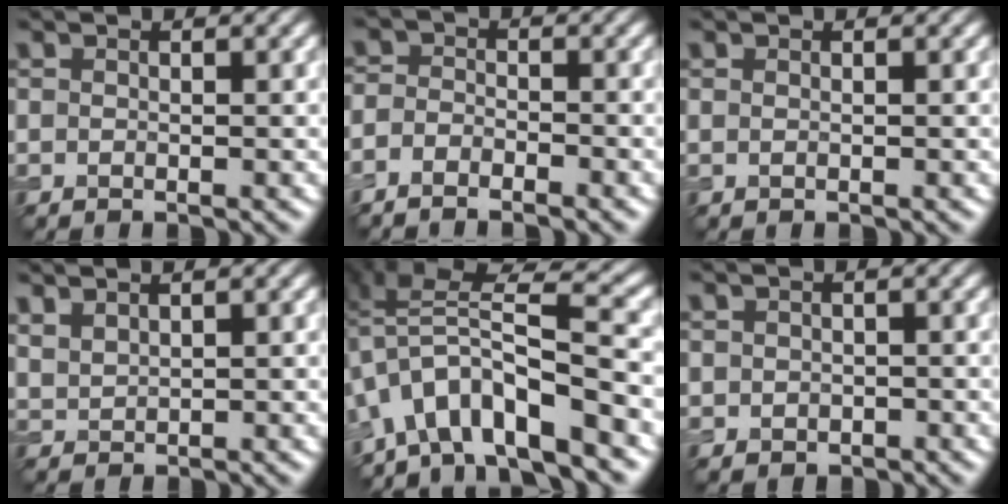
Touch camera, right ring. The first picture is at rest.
{"total": 2.5, "force": [-2.0, 1.0, 1.3], "torque": [-0.013, 0.003, -0.042]}
{"total": 0.7, "force": [0.3, 0.3, 0.5], "torque": [-0.010, -0.005, -0.003]}
{"total": 1.8, "force": [1.6, 0.6, 0.7], "torque": [-0.017, 0.007, 0.037]}
{"total": 8.7, "force": [-4.2, 3.0, 7.0], "torque": [-0.113, 0.017, -0.084]}
{"total": 1.1, "force": [-0.1, 1.1, 0.3], "torque": [0.000, -0.006, -0.003]}